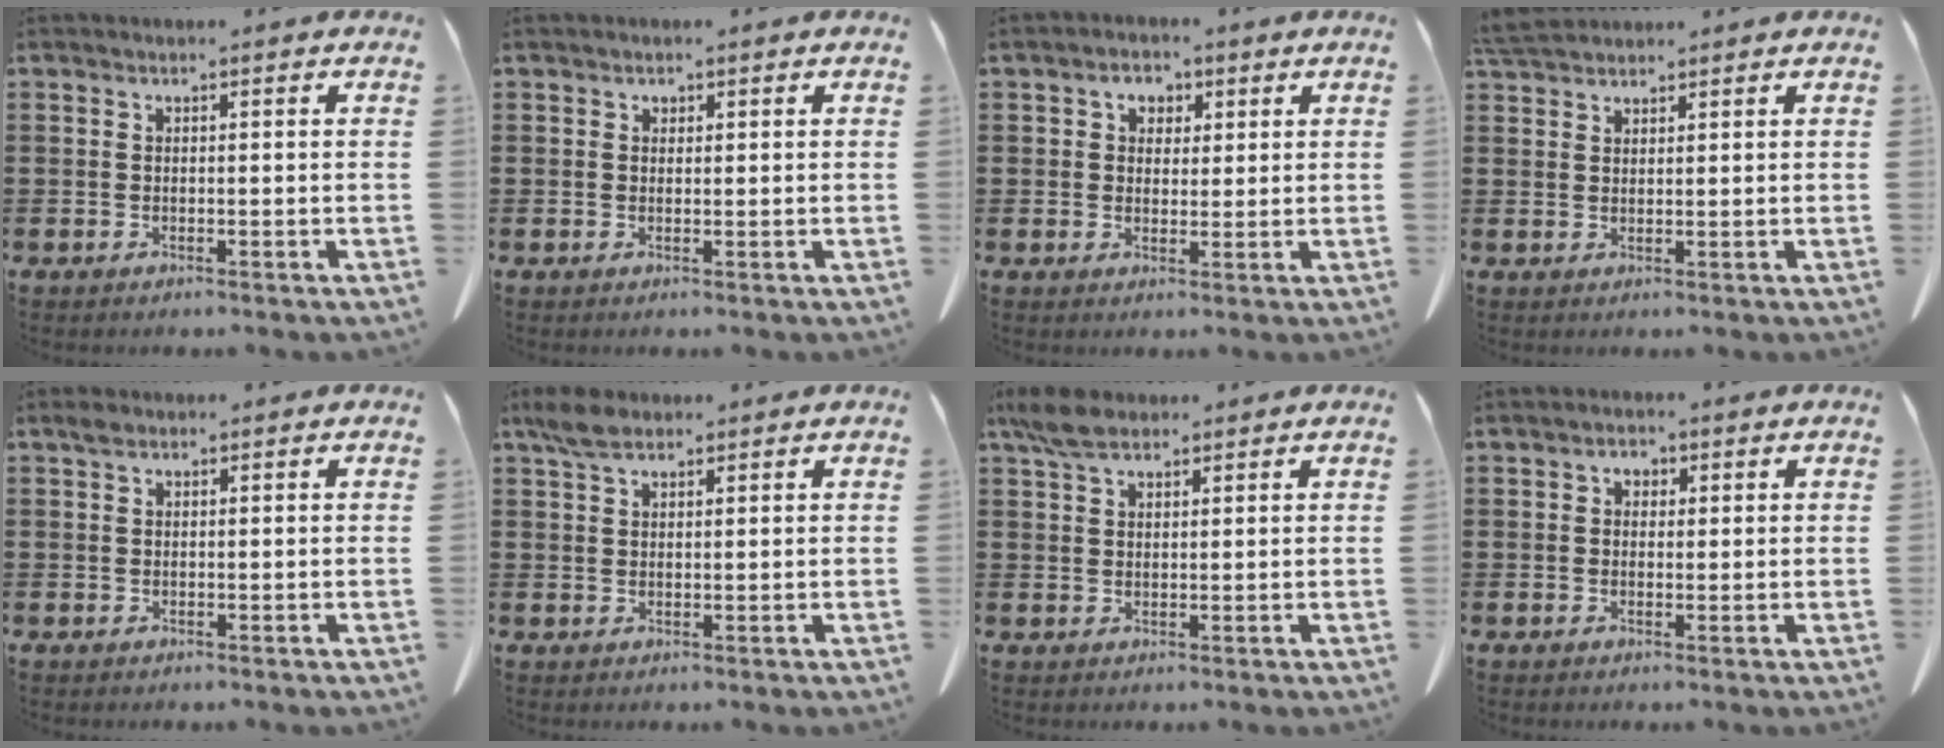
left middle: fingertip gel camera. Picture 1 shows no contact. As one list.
[{"total": 0.6, "force": [0.5, 0.4, 0.1], "torque": [-0.005, -0.001, 0.011]}, {"total": 3.0, "force": [1.3, 2.4, 1.1], "torque": [-0.027, 0.008, 0.018]}, {"total": 3.8, "force": [3.5, 0.7, 1.1], "torque": [-0.033, -0.004, 0.070]}, {"total": 1.1, "force": [0.7, 0.7, 0.5], "torque": [-0.015, 0.003, 0.013]}, {"total": 3.6, "force": [2.6, 1.6, 1.9], "torque": [-0.045, 0.007, 0.050]}, {"total": 4.6, "force": [3.4, 2.1, 2.3], "torque": [-0.048, 0.002, 0.064]}, {"total": 1.6, "force": [0.5, 1.3, 0.9], "torque": [-0.021, 0.007, 0.008]}]